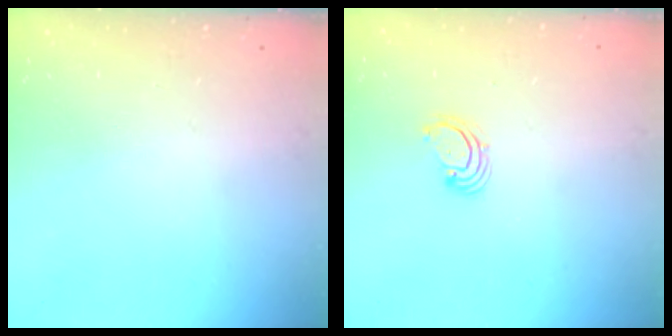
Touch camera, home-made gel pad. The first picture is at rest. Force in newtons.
{"total": 2.6, "press": 2.6, "slide": 0.3}